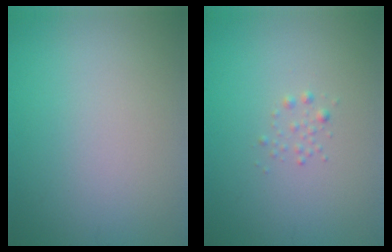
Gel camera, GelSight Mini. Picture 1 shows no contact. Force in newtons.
{"total": 0.7, "press": 0.7, "slide": 0.0}